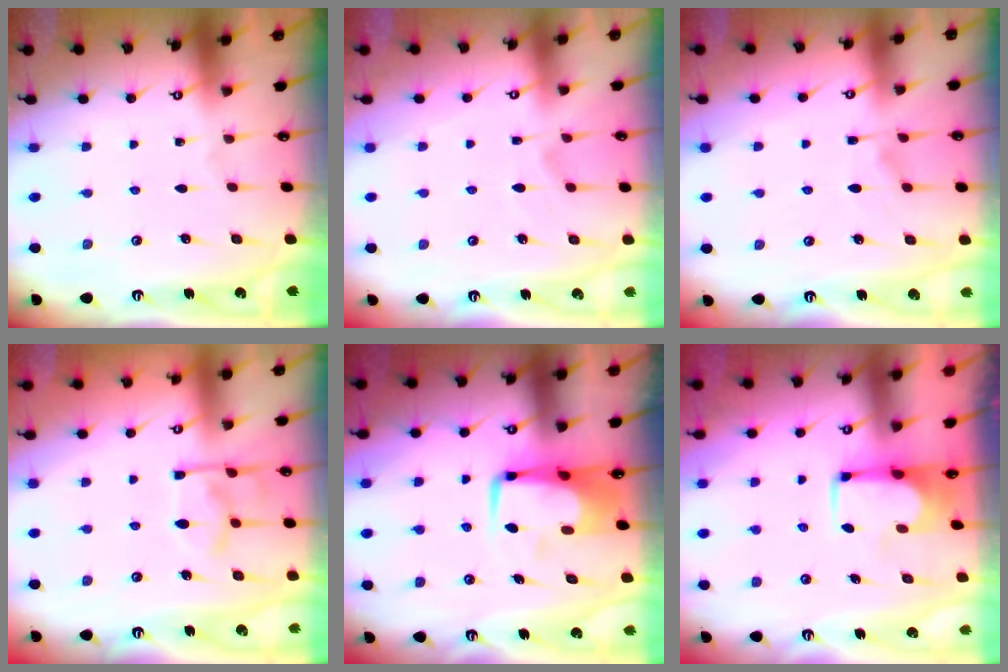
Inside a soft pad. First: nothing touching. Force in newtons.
{"total": 5.1, "press": 5.0, "slide": 1.2}
{"total": 1.4, "press": 0.2, "slide": 1.4}
{"total": 8.8, "press": 8.7, "slide": 1.3}
{"total": 8.1, "press": 8.0, "slide": 0.8}
{"total": 1.5, "press": 1.5, "slide": 0.1}